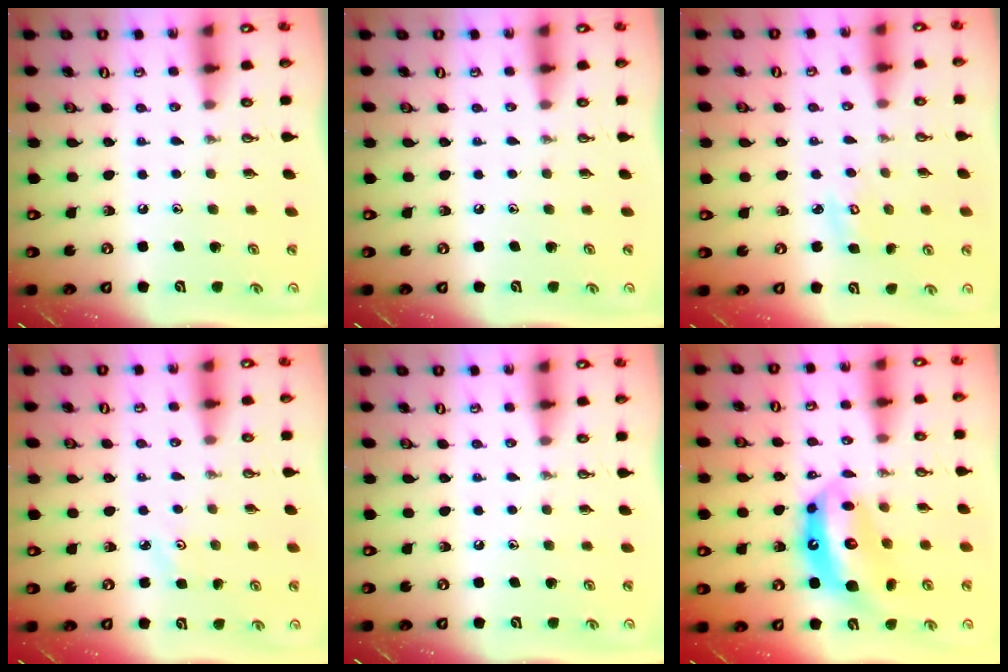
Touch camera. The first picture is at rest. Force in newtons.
{"total": 0.0}
{"total": 2.9, "press": 2.9, "slide": 0.2}
{"total": 2.1, "press": 2.1, "slide": 0.3}
{"total": 0.0}
{"total": 14.1, "press": 14.0, "slide": 1.7}